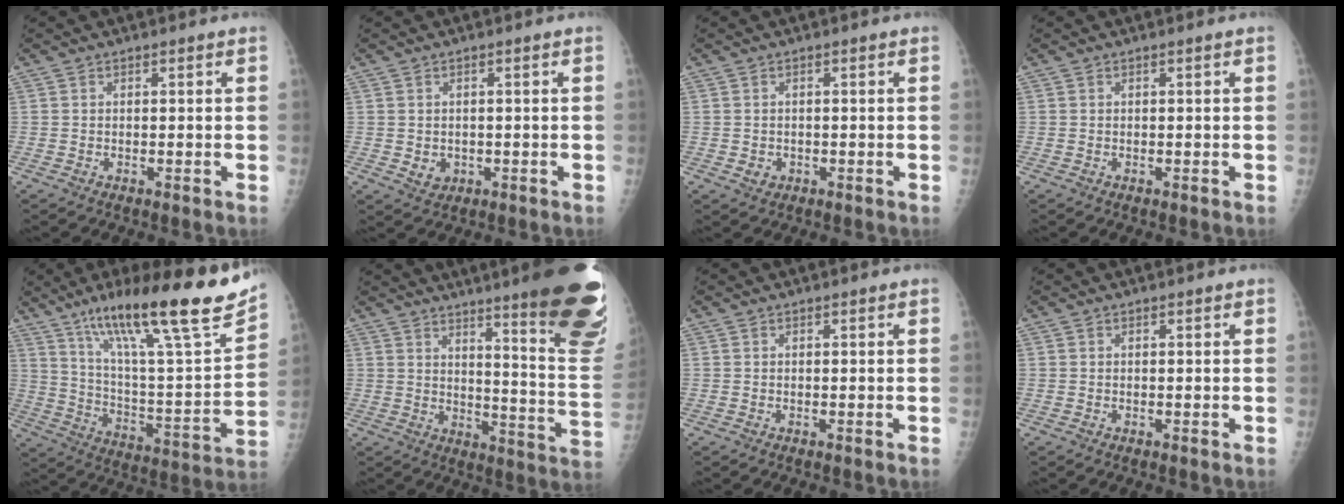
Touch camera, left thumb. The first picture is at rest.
{"total": 2.6, "force": [-0.3, 2.3, 1.2], "torque": [-0.009, -0.001, 0.006]}
{"total": 1.8, "force": [-0.4, 1.6, 0.7], "torque": [-0.003, 0.003, -0.001]}
{"total": 0.0}
{"total": 28.2, "force": [18.1, 5.0, 21.0], "torque": [-0.313, -0.049, 0.298]}
{"total": 24.2, "force": [15.6, 2.9, 18.3], "torque": [-0.194, -0.103, 0.203]}
{"total": 0.0}
{"total": 0.0}